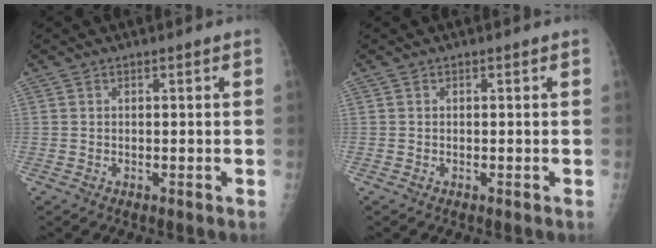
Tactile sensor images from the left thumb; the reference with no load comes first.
{"total": 0.0}